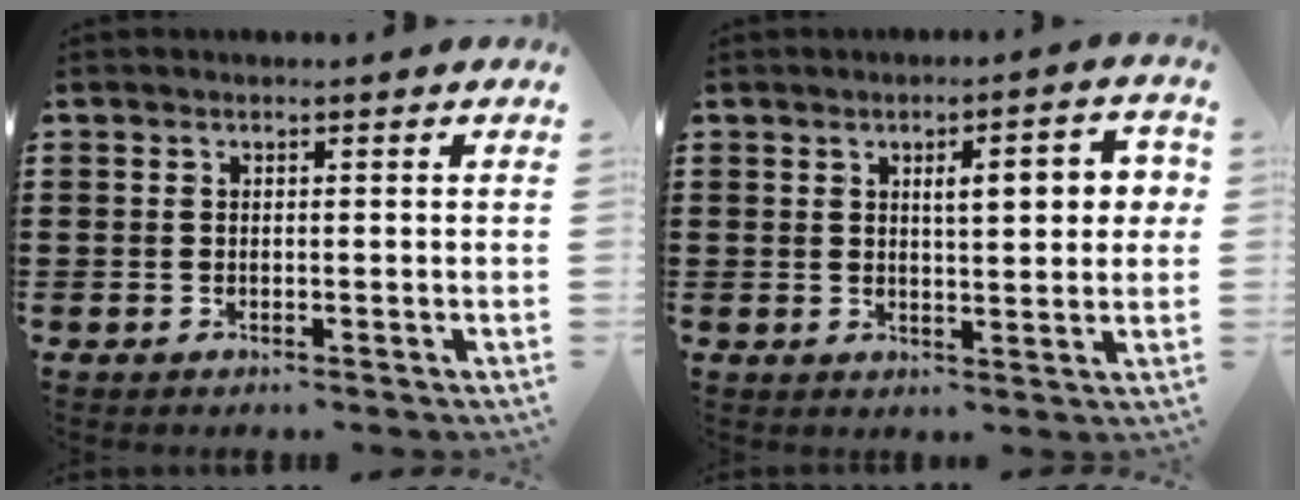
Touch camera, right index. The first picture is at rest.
{"total": 5.6, "force": [1.4, 1.5, 5.2], "torque": [-0.085, -0.001, 0.017]}